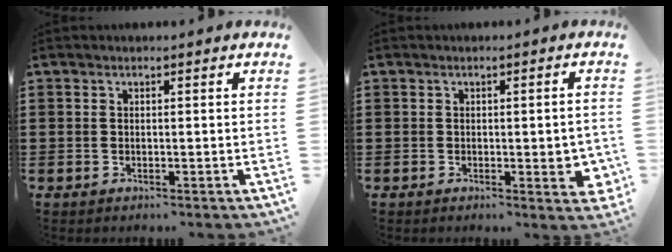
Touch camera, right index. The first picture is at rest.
{"total": 5.1, "force": [-0.5, 1.5, 4.8], "torque": [-0.061, -0.006, -0.009]}